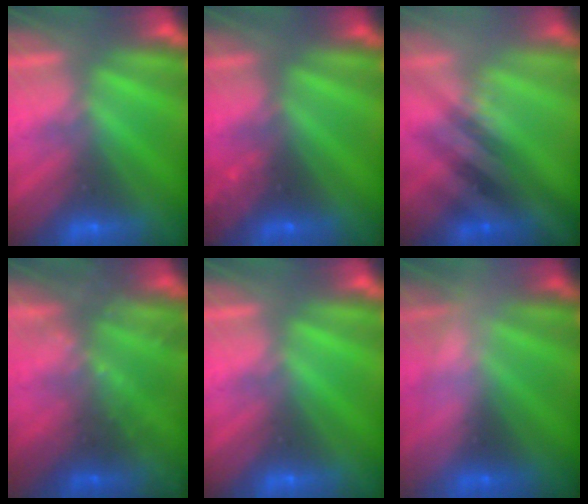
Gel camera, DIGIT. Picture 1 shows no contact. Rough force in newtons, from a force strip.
{"total": 2.4}
{"total": 2.5}
{"total": 7.0}
{"total": 0.0}
{"total": 2.6}